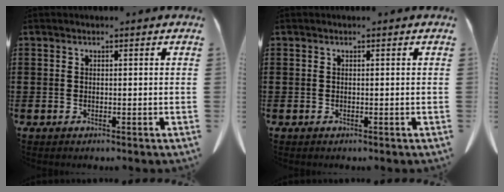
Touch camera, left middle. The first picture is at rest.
{"total": 0.0}